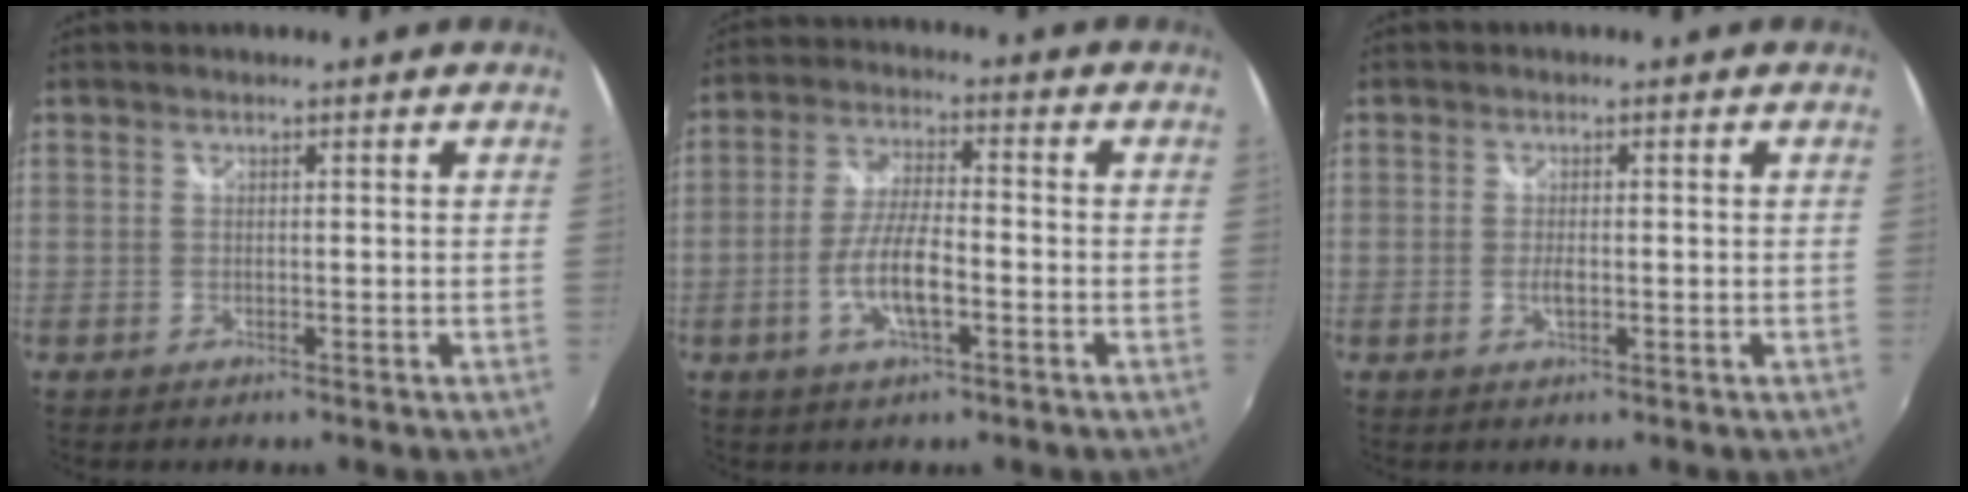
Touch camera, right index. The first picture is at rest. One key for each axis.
{"total": 8.3, "fx": -2.9, "fy": 2.1, "fz": 7.4, "tx": -0.152, "ty": 0.001, "tz": -0.054}
{"total": 1.9, "fx": -0.5, "fy": 0.7, "fz": 1.7, "tx": -0.032, "ty": -0.002, "tz": -0.008}